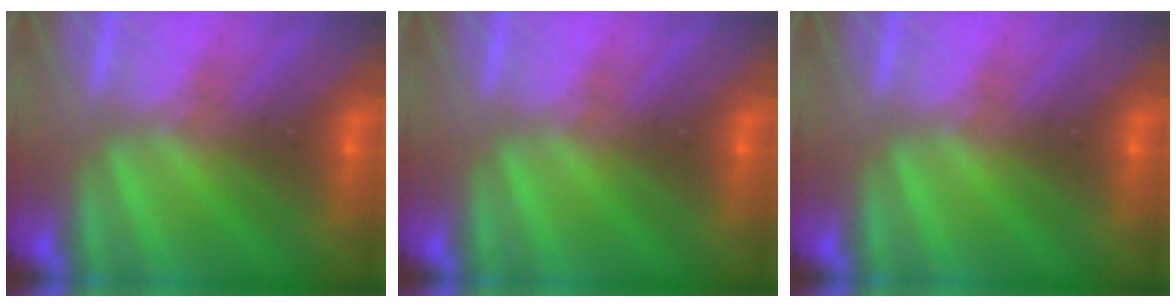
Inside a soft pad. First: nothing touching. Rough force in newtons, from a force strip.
{"total": 0.0}
{"total": 0.0}